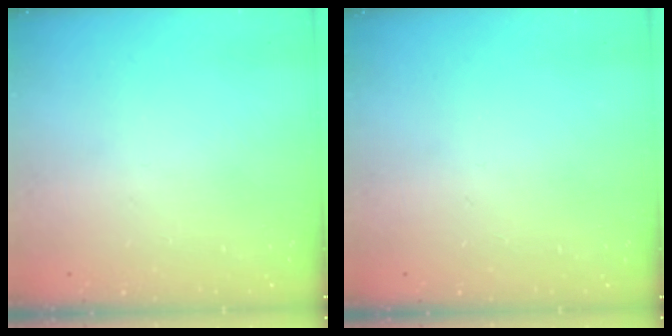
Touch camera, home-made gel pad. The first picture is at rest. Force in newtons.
{"total": 0.0}